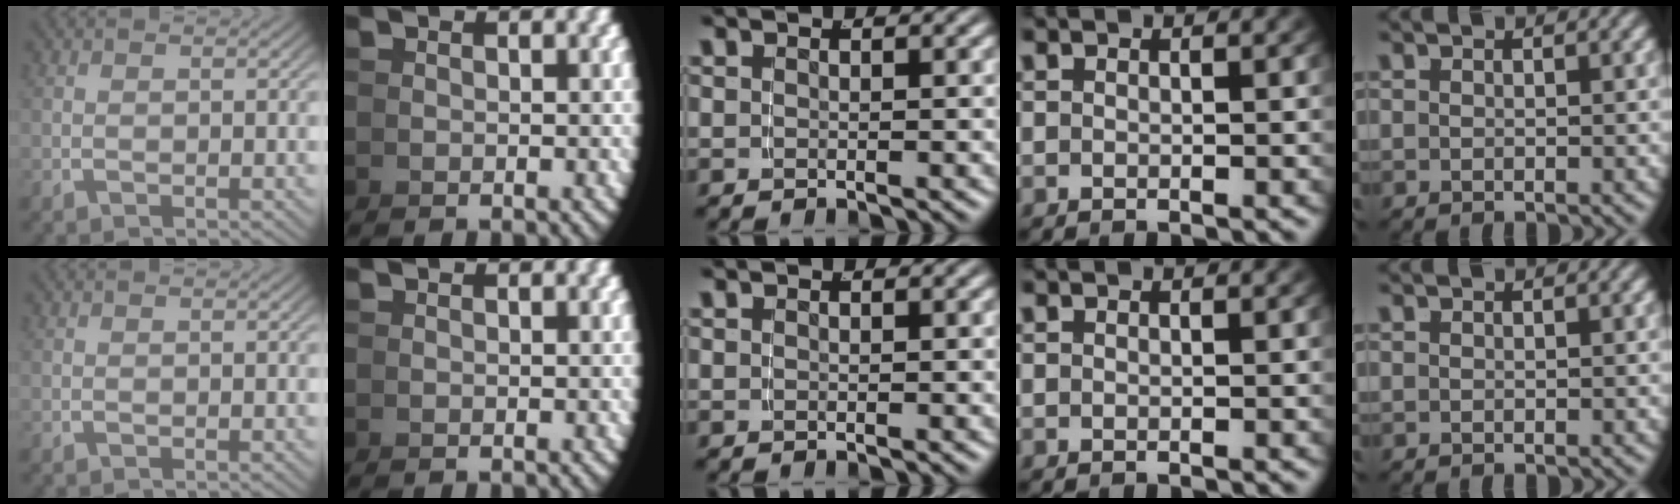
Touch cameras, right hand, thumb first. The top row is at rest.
{}